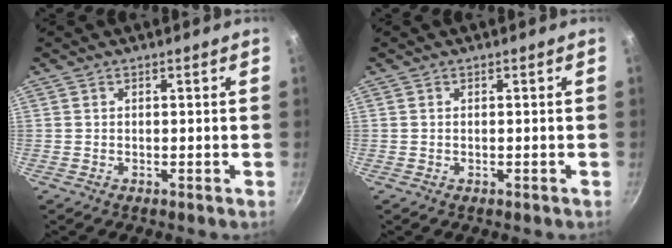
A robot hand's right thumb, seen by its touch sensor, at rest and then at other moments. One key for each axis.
{"total": 0.0}